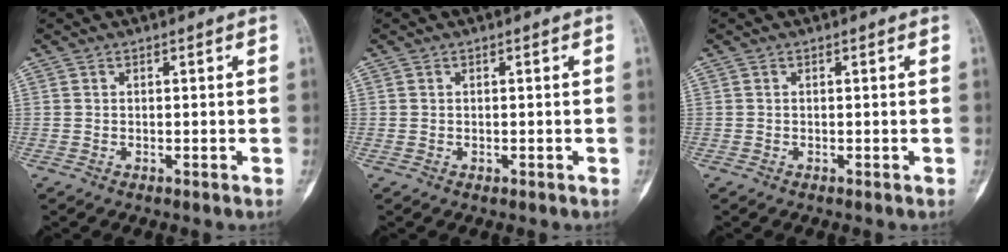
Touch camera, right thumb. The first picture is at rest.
{"total": 0.0}
{"total": 0.0}